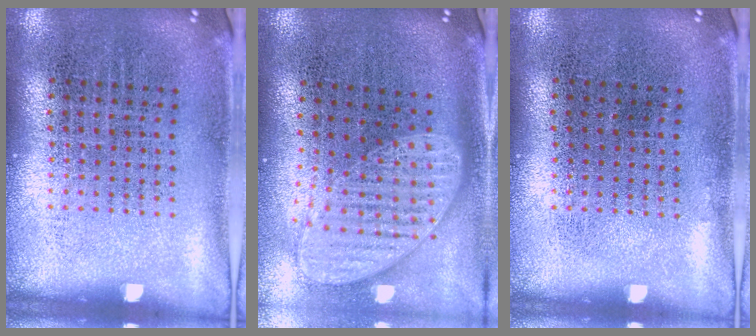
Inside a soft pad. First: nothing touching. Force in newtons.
{"total": 1.9, "press": 1.5, "slide": 1.1}
{"total": 0.0}